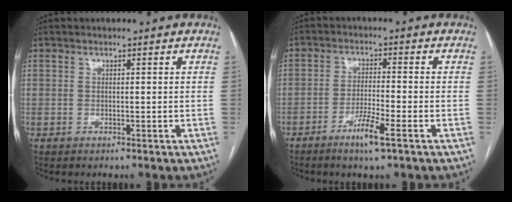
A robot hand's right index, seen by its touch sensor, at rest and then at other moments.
{"total": 5.3, "force": [-3.2, 0.0, 4.3], "torque": [-0.082, -0.008, -0.060]}